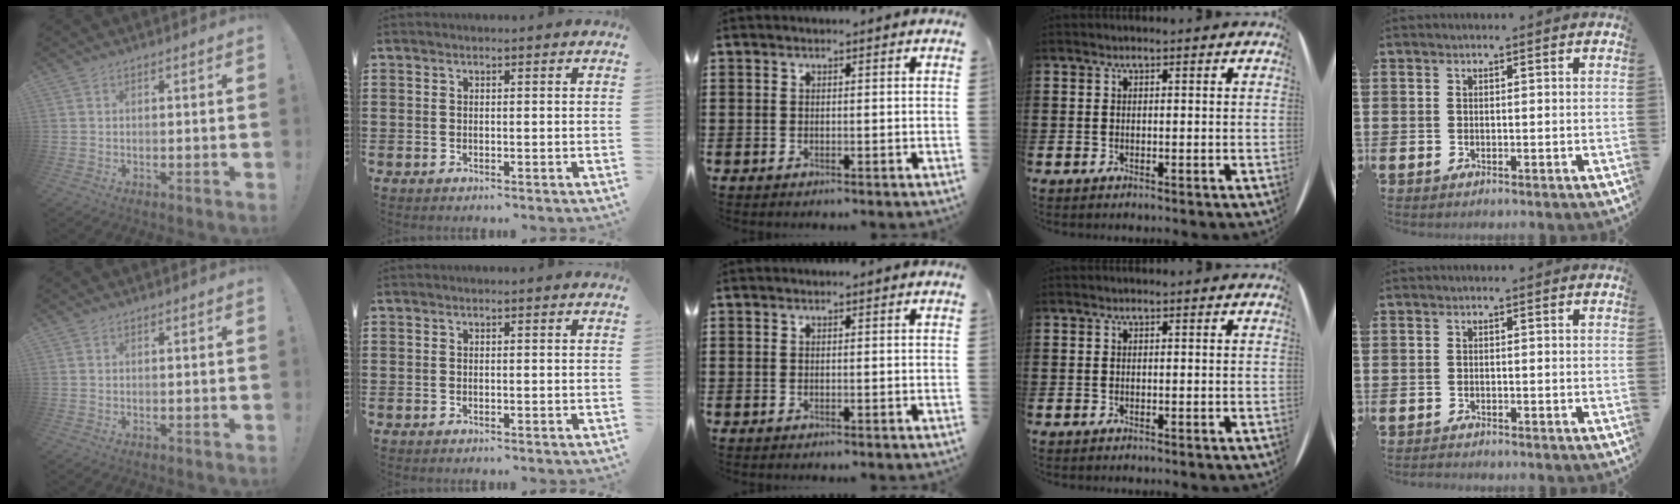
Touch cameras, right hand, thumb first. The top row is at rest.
{"little": {"total": 0.6, "force": [-0.6, 0.1, 0.0], "torque": [-0.002, -0.001, -0.012]}}